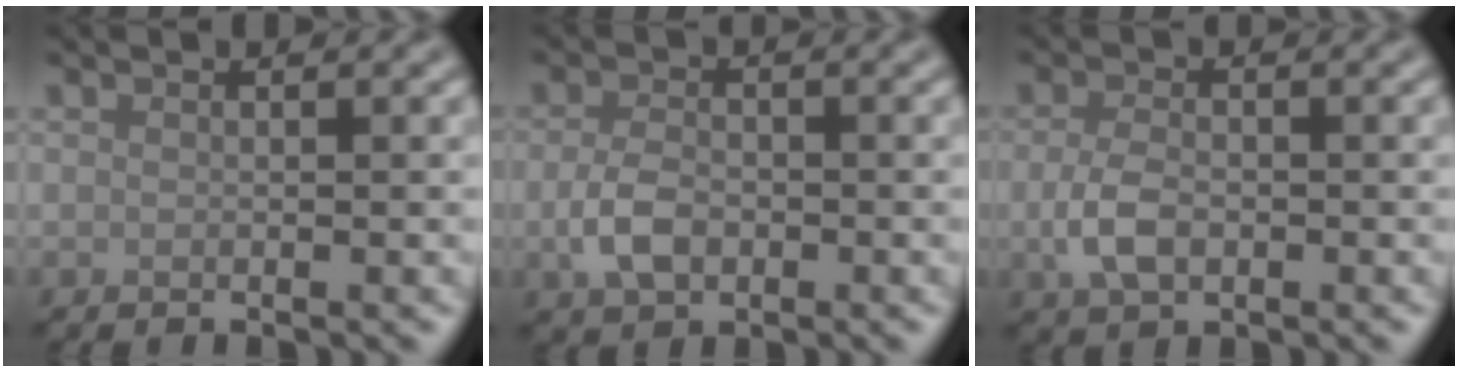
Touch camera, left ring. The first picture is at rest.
{"total": 3.0, "force": [-0.7, 2.0, 2.1], "torque": [-0.043, -0.002, -0.016]}
{"total": 3.0, "force": [-0.7, 1.8, 2.3], "torque": [-0.048, -0.003, -0.014]}